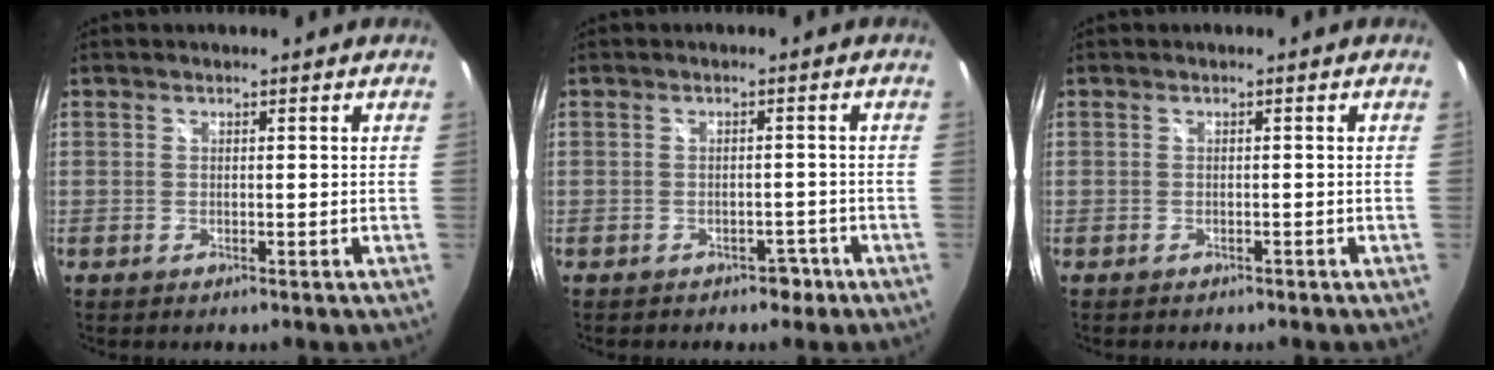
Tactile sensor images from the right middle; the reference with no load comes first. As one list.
[{"total": 3.3, "force": [-2.2, 2.2, 1.0], "torque": [-0.018, 0.004, -0.023]}, {"total": 0.9, "force": [-0.8, 0.4, 0.1], "torque": [-0.008, -0.001, -0.012]}]